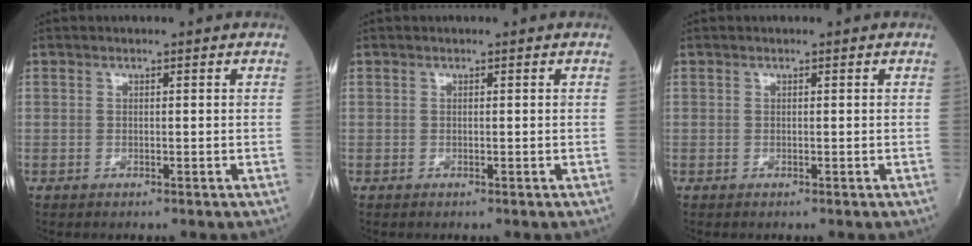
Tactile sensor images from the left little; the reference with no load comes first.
{"total": 0.0}
{"total": 0.0}